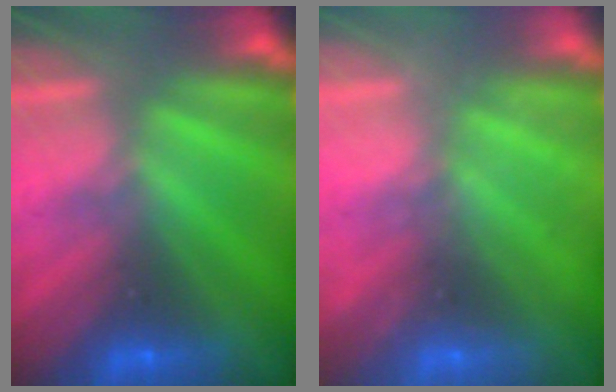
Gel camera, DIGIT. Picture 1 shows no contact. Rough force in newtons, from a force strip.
{"total": 2.4}